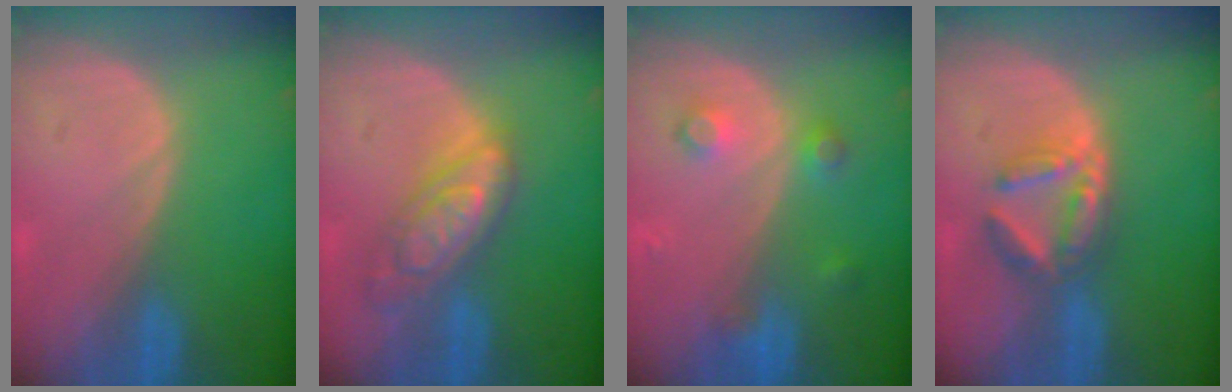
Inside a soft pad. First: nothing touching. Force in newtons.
{"total": 7.1, "press": 7.1, "slide": 0.4}
{"total": 3.8, "press": 3.4, "slide": 1.7}
{"total": 5.9, "press": 5.6, "slide": 1.7}